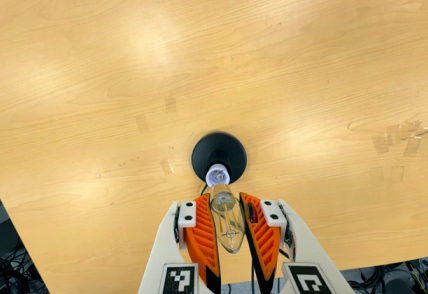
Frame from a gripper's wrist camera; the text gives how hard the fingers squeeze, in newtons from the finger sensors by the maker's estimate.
{"total": 19.9, "left": 21.7, "right": 18.0}